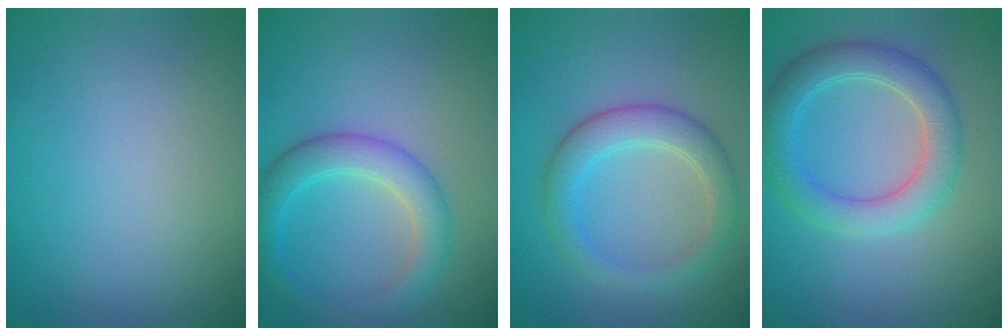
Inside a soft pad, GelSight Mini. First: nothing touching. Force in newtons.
{"total": 3.7, "press": 3.7, "slide": 0.2}
{"total": 3.7, "press": 3.7, "slide": 0.3}
{"total": 4.5, "press": 4.4, "slide": 0.4}